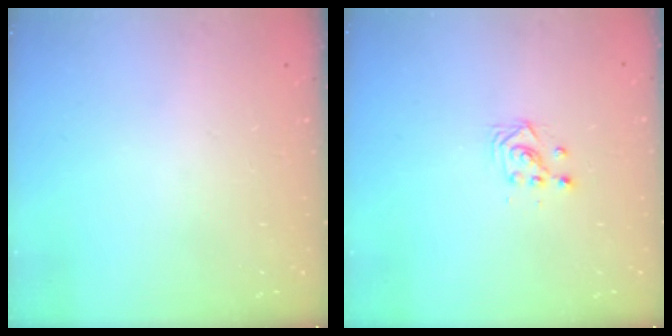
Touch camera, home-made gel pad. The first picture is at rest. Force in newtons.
{"total": 3.0, "press": 3.0, "slide": 0.1}